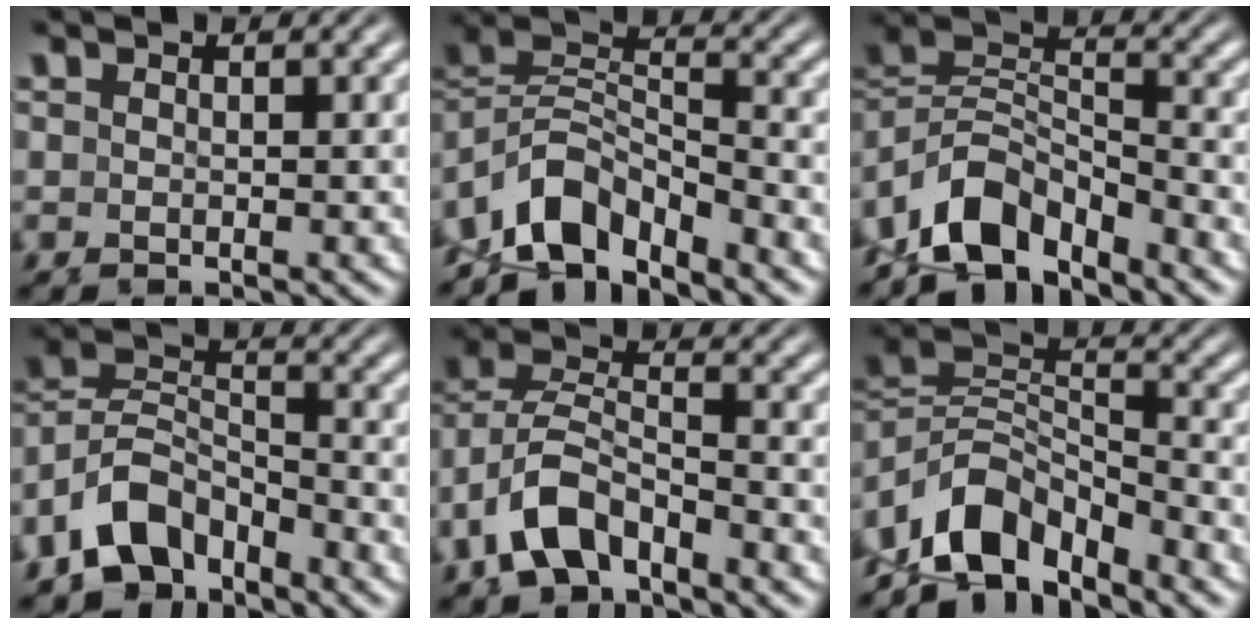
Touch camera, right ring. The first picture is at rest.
{"total": 6.0, "force": [-1.6, 4.6, 3.5], "torque": [-0.072, -0.010, -0.030]}
{"total": 5.7, "force": [-1.8, 4.4, 3.2], "torque": [-0.066, -0.009, -0.033]}
{"total": 6.8, "force": [-2.4, 5.6, 3.0], "torque": [-0.068, -0.020, -0.044]}
{"total": 3.7, "force": [-1.6, 2.7, 2.0], "torque": [-0.062, -0.008, -0.026]}
{"total": 6.7, "force": [-1.9, 5.1, 3.9], "torque": [-0.083, -0.014, -0.031]}